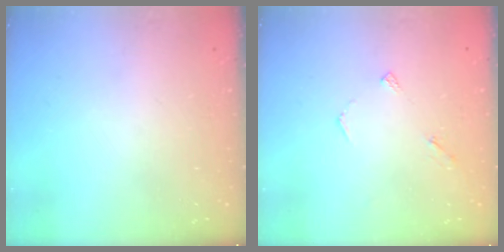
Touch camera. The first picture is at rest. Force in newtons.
{"total": 3.3, "press": 3.3, "slide": 0.3}